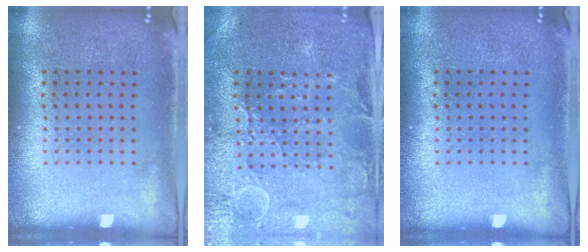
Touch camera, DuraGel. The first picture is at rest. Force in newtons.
{"total": 1.3, "press": 1.3, "slide": 0.4}
{"total": 0.0}